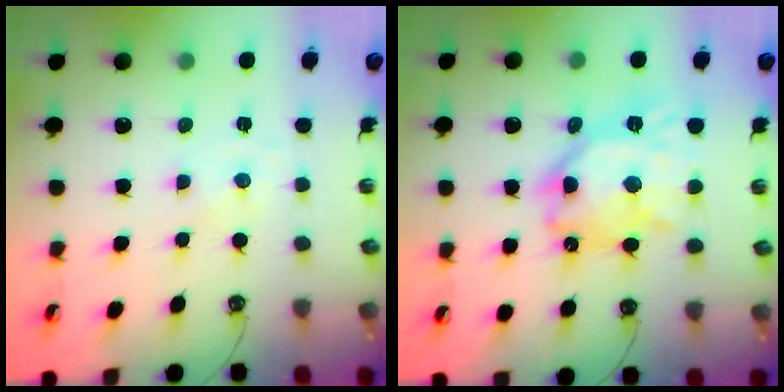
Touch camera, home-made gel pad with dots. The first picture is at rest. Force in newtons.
{"total": 20.2, "press": 20.1, "slide": 2.0}